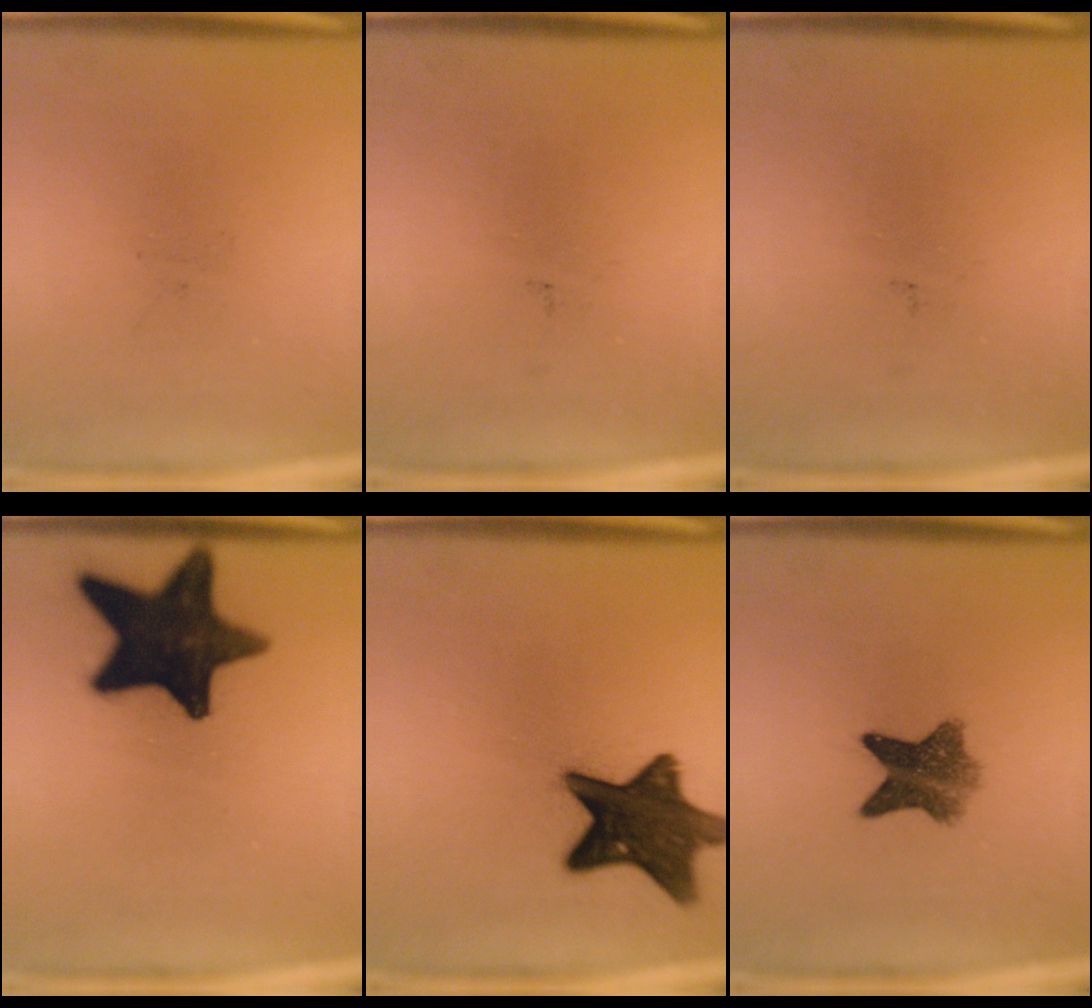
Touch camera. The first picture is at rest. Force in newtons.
{"total": 0.0}
{"total": 0.0}
{"total": 18.4}
{"total": 14.2}
{"total": 6.9}